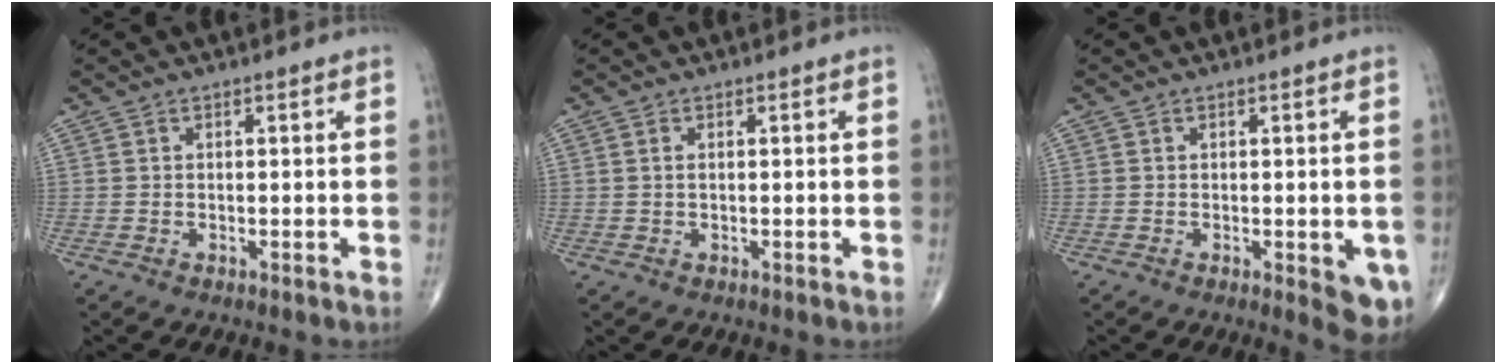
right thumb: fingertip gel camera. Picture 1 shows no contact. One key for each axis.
{"total": 0.8, "fx": 0.2, "fy": 0.3, "fz": 0.6, "tx": -0.016, "ty": 0.004, "tz": 0.006}
{"total": 6.0, "fx": -1.7, "fy": 2.1, "fz": 5.3, "tx": -0.047, "ty": -0.010, "tz": -0.018}